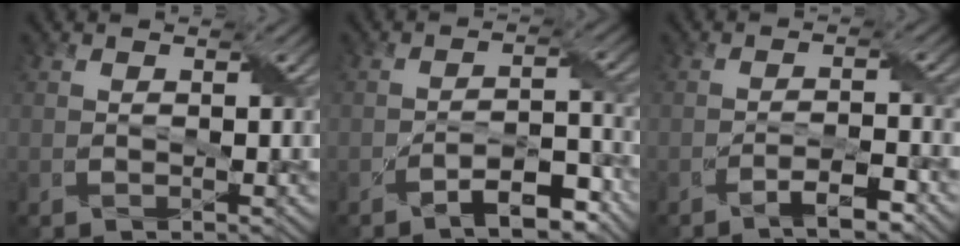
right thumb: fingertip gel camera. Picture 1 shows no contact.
{"total": 6.1, "force": [-4.2, 1.9, 4.0], "torque": [-0.062, 0.005, -0.069]}
{"total": 3.7, "force": [-2.7, 0.5, 2.5], "torque": [-0.045, 0.011, -0.048]}